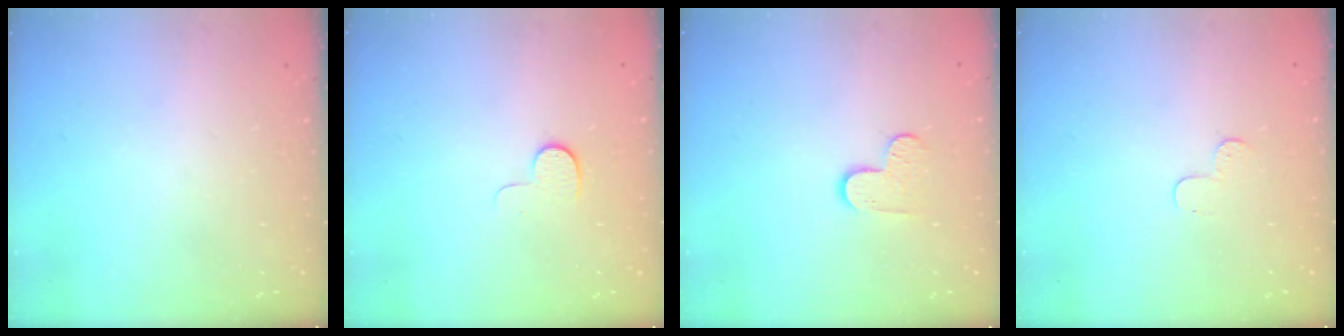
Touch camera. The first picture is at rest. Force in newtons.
{"total": 5.6, "press": 5.6, "slide": 0.6}
{"total": 5.3, "press": 5.3, "slide": 0.5}
{"total": 3.2, "press": 3.2, "slide": 0.3}